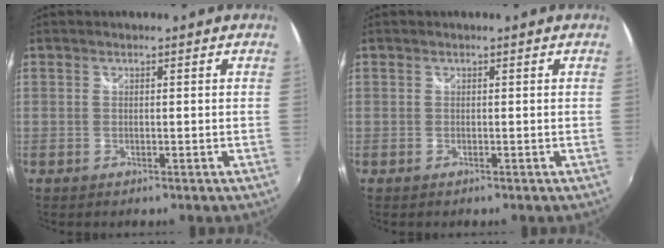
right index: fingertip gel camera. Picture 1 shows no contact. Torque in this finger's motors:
{"motor_torque": [0.15, 0.06, 0.01, 0.01]}